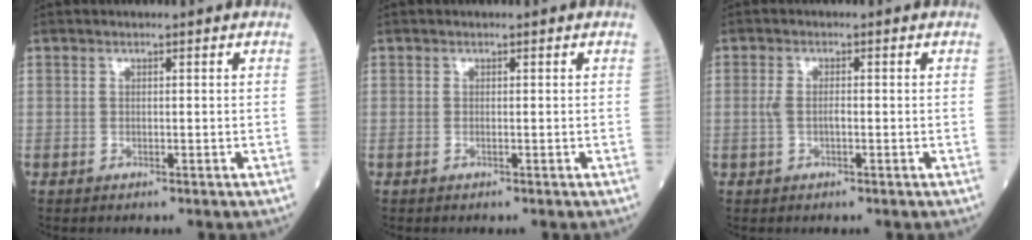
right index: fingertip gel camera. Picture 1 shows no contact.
{"total": 0.0}
{"total": 2.3, "force": [-0.2, 1.0, 2.1], "torque": [-0.049, 0.009, -0.002]}